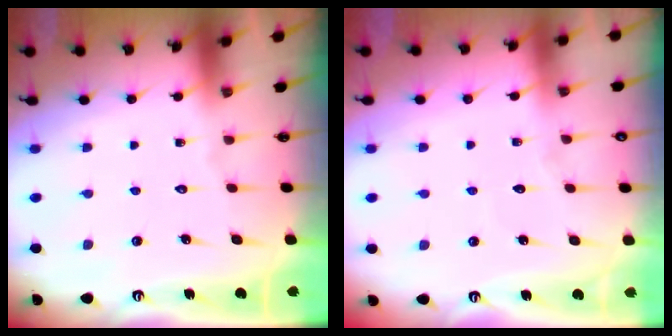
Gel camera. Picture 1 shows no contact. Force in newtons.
{"total": 2.3, "press": 2.3, "slide": 0.3}